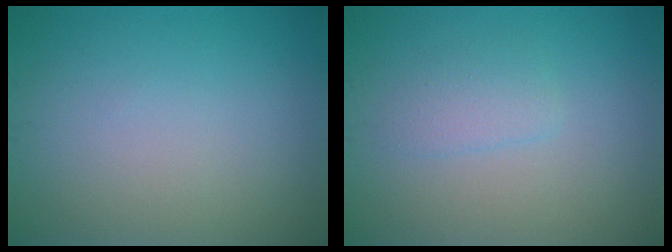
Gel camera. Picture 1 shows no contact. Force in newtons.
{"total": 1.6, "press": 1.6, "slide": 0.1}